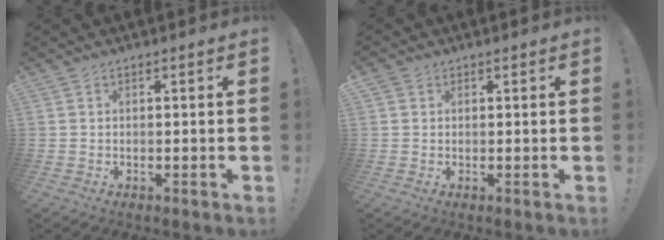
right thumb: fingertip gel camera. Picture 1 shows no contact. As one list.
[{"total": 1.5, "force": [0.9, 1.1, 0.5], "torque": [-0.012, 0.000, 0.019]}]